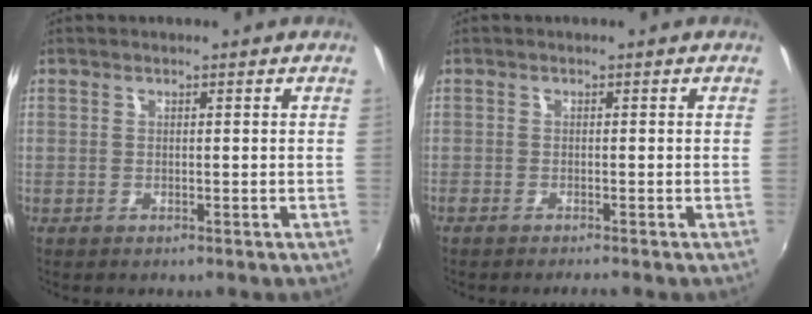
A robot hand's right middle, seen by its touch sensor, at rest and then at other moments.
{"total": 1.5, "force": [-1.4, -0.1, 0.6], "torque": [-0.015, -0.008, -0.026]}